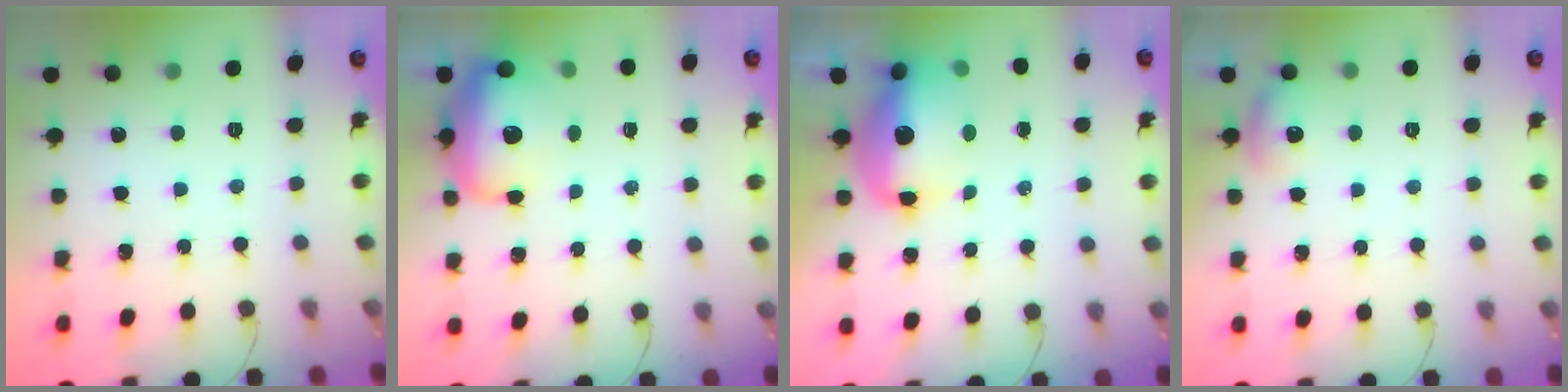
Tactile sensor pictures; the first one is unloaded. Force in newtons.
{"total": 22.4, "press": 19.2, "slide": 11.5}
{"total": 13.0, "press": 12.7, "slide": 2.9}
{"total": 6.9, "press": 6.7, "slide": 1.5}